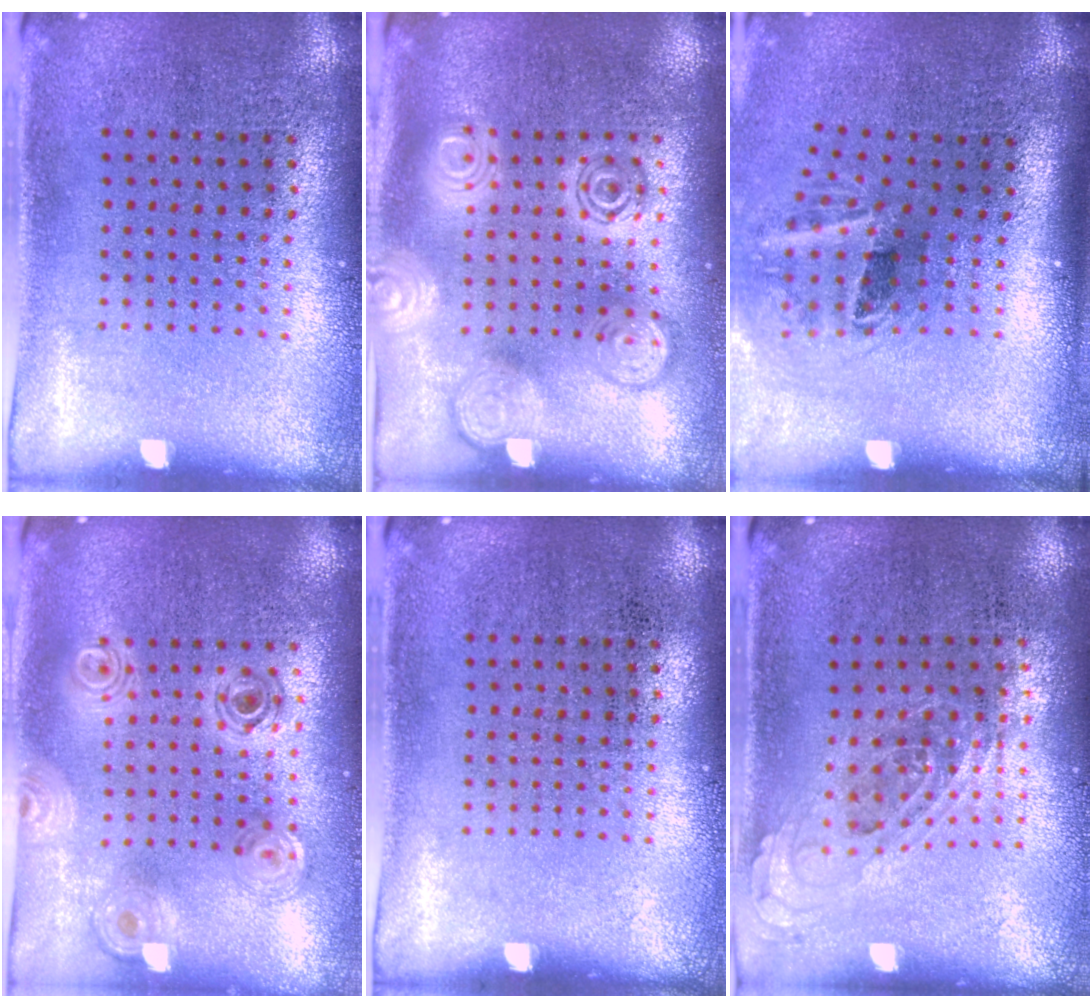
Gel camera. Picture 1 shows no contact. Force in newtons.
{"total": 2.8, "press": 2.8, "slide": 0.4}
{"total": 2.1, "press": 1.3, "slide": 1.7}
{"total": 1.0, "press": 0.9, "slide": 0.2}
{"total": 0.0}
{"total": 0.8, "press": 0.7, "slide": 0.3}